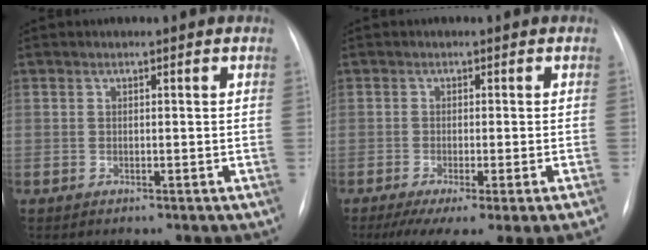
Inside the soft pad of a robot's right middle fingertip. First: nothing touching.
{"total": 10.2, "force": [-7.2, 0.3, 7.2], "torque": [-0.086, -0.019, -0.111]}